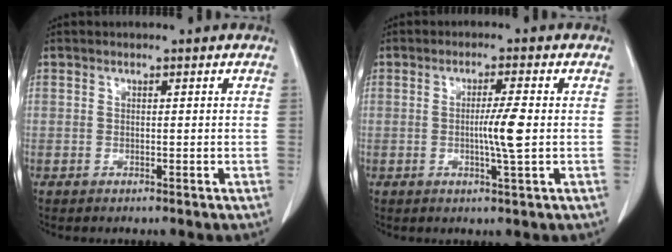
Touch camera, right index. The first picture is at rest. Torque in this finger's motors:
{"motor_torque": [0.16, 0.02, 0.07, 0.06]}